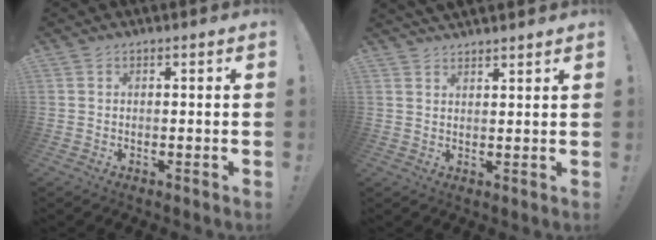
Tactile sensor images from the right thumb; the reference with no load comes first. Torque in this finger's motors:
{"motor_torque": [-0.11, 0.12, 0.84, 0.35, 0.12]}